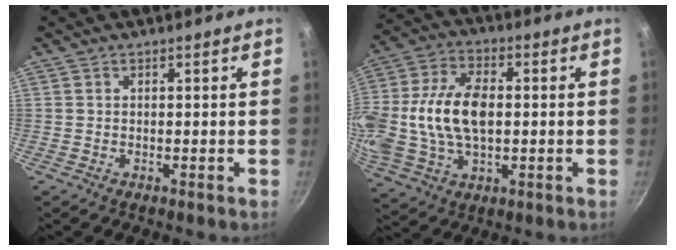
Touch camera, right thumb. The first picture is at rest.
{"total": 19.5, "force": [0.0, 11.7, 15.6], "torque": [-0.345, 0.010, 0.006]}